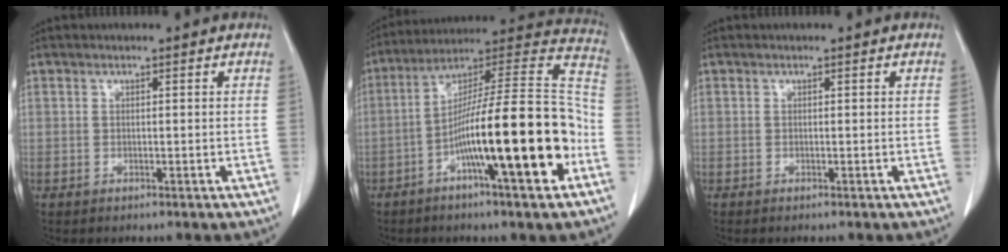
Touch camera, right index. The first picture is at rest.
{"total": 21.3, "force": [-7.3, 1.7, 20.0], "torque": [-0.296, 0.014, -0.119]}
{"total": 0.0}